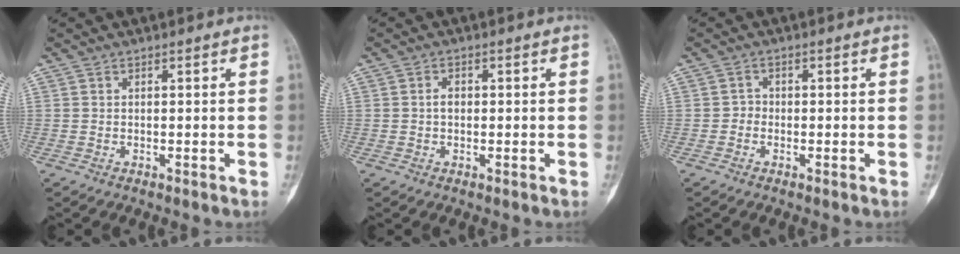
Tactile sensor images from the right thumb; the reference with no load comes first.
{"total": 1.6, "force": [0.0, 1.1, 1.1], "torque": [-0.017, 0.005, -0.003]}
{"total": 1.2, "force": [-0.5, 1.0, 0.4], "torque": [0.003, 0.006, -0.017]}